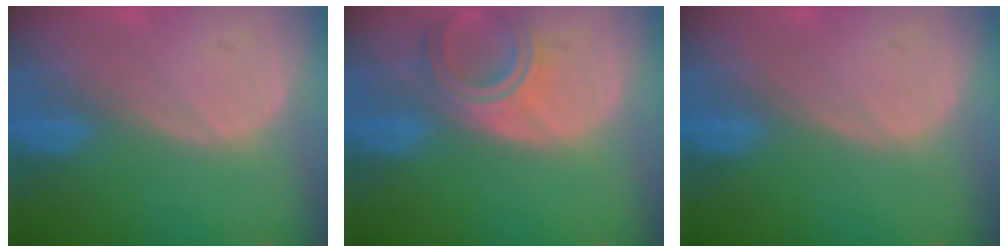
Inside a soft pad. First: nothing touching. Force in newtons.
{"total": 5.5, "press": 5.1, "slide": 2.1}
{"total": 0.0}